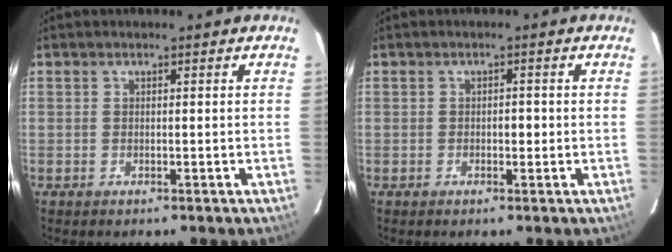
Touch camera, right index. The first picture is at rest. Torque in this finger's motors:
{"motor_torque": [0.13, 0.09, 0.04, 0.03]}